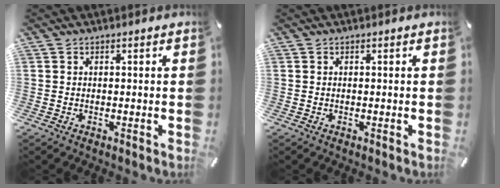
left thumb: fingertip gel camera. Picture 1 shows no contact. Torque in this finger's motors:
{"motor_torque": [-0.24, -0.28, 0.09, 0.03, 0.00]}